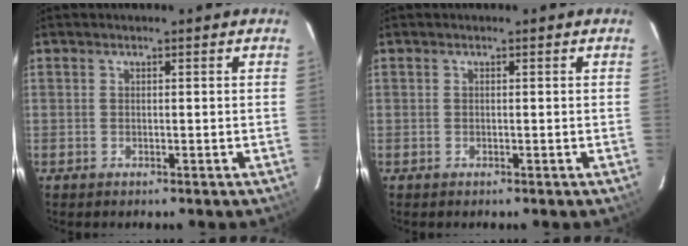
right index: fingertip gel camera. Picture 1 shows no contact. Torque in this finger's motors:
{"motor_torque": [0.24, -0.14, 0.08, 0.03]}